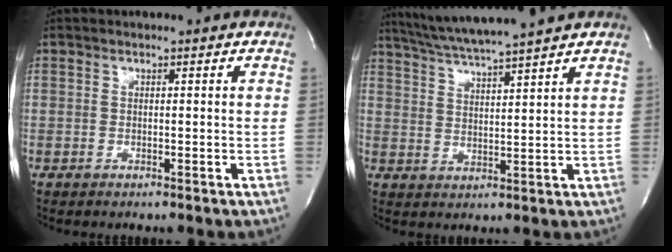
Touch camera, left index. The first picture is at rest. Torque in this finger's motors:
{"motor_torque": [0.17, -0.05, 0.13, 0.04]}